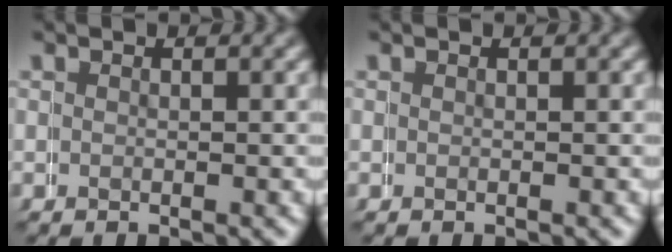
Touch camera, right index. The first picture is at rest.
{"total": 0.0}